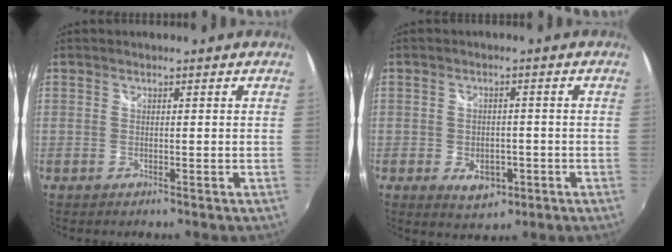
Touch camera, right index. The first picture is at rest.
{"total": 5.9, "force": [-2.4, 3.9, 3.6], "torque": [-0.069, -0.004, -0.030]}